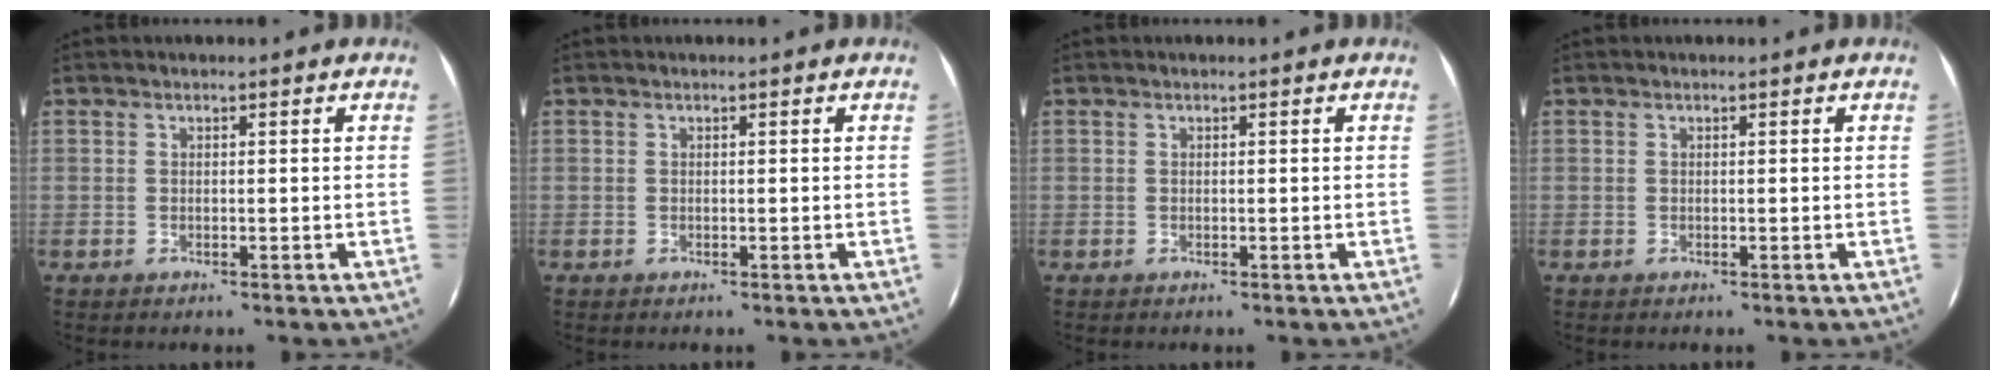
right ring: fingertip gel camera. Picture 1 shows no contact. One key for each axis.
{"total": 0.0}
{"total": 0.0}
{"total": 0.0}